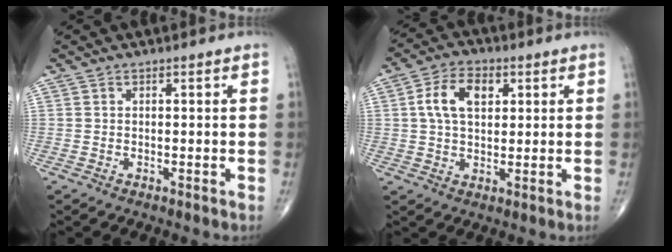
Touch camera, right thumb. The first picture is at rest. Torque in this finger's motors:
{"motor_torque": [0.95, 0.97, 0.77, 0.13, 0.07]}